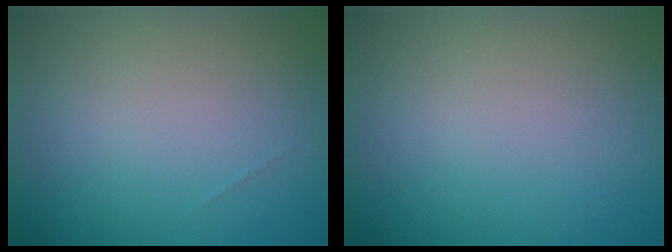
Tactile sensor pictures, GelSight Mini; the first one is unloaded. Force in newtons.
{"total": 0.0}